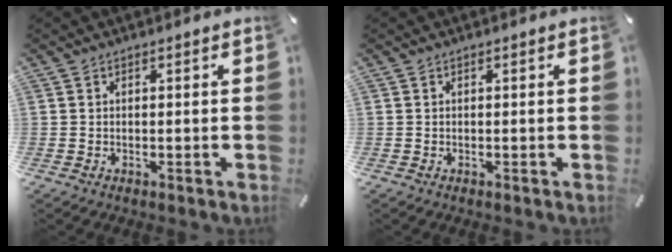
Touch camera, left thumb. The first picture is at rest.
{"total": 0.0}